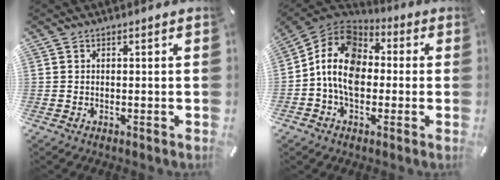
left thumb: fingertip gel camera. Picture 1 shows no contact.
{"total": 12.3, "force": [-2.2, 9.2, 7.8], "torque": [-0.172, 0.026, -0.044]}